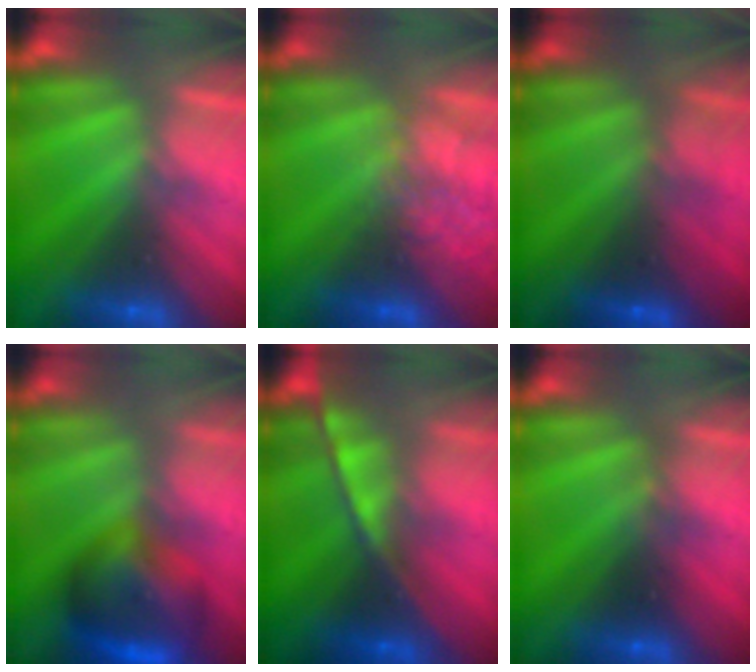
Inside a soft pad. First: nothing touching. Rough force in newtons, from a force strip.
{"total": 2.2}
{"total": 2.8}
{"total": 8.6}
{"total": 9.0}
{"total": 2.3}